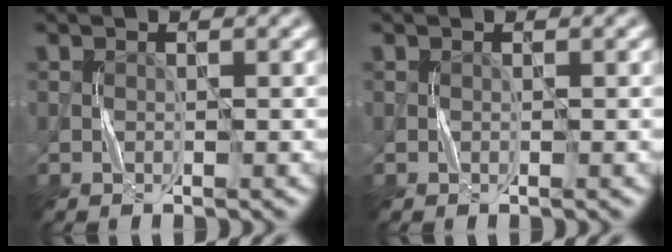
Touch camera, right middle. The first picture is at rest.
{"total": 0.0}